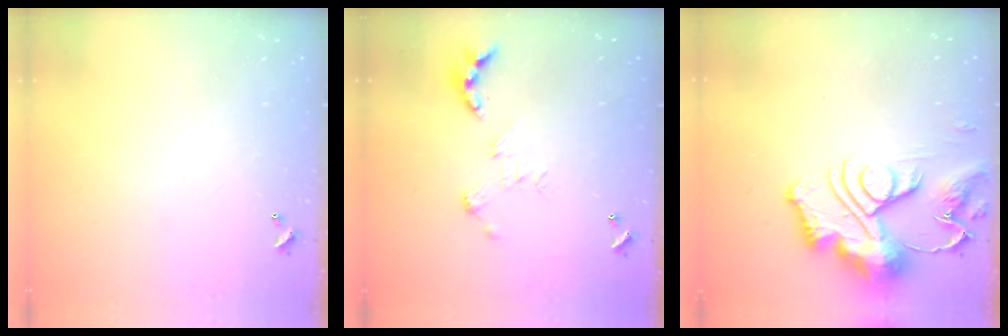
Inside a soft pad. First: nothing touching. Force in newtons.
{"total": 4.9, "press": 4.8, "slide": 0.8}
{"total": 15.3, "press": 15.2, "slide": 1.6}